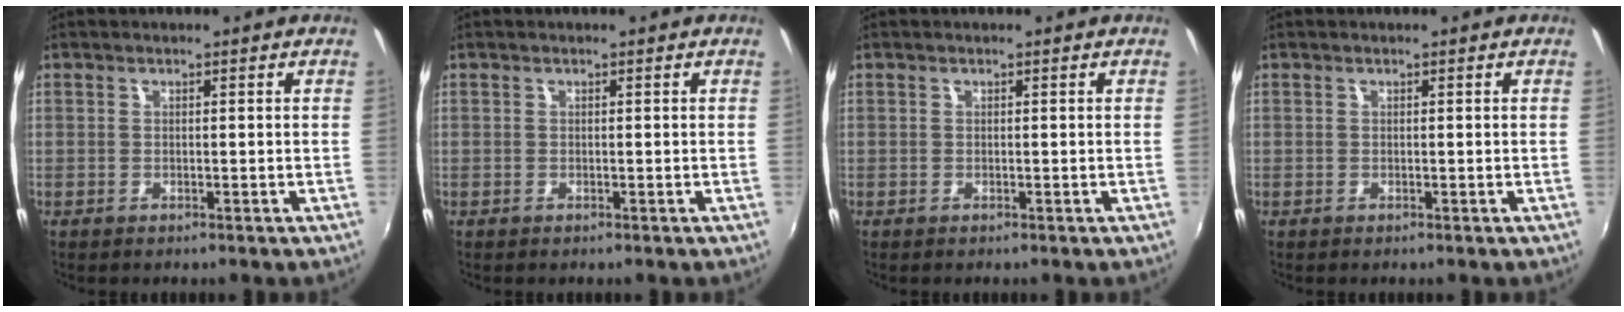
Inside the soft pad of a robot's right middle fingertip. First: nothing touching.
{"total": 0.0}
{"total": 0.0}
{"total": 0.0}